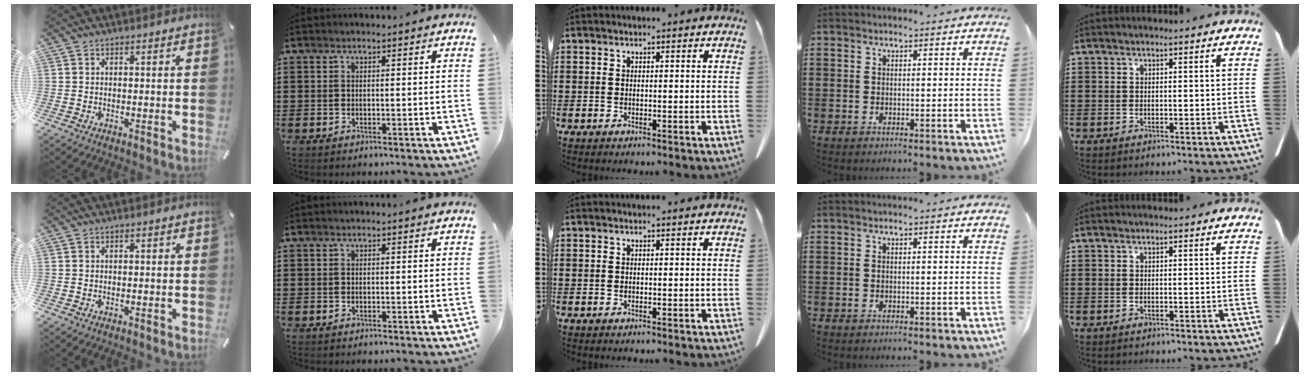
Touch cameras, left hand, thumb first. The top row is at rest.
{}